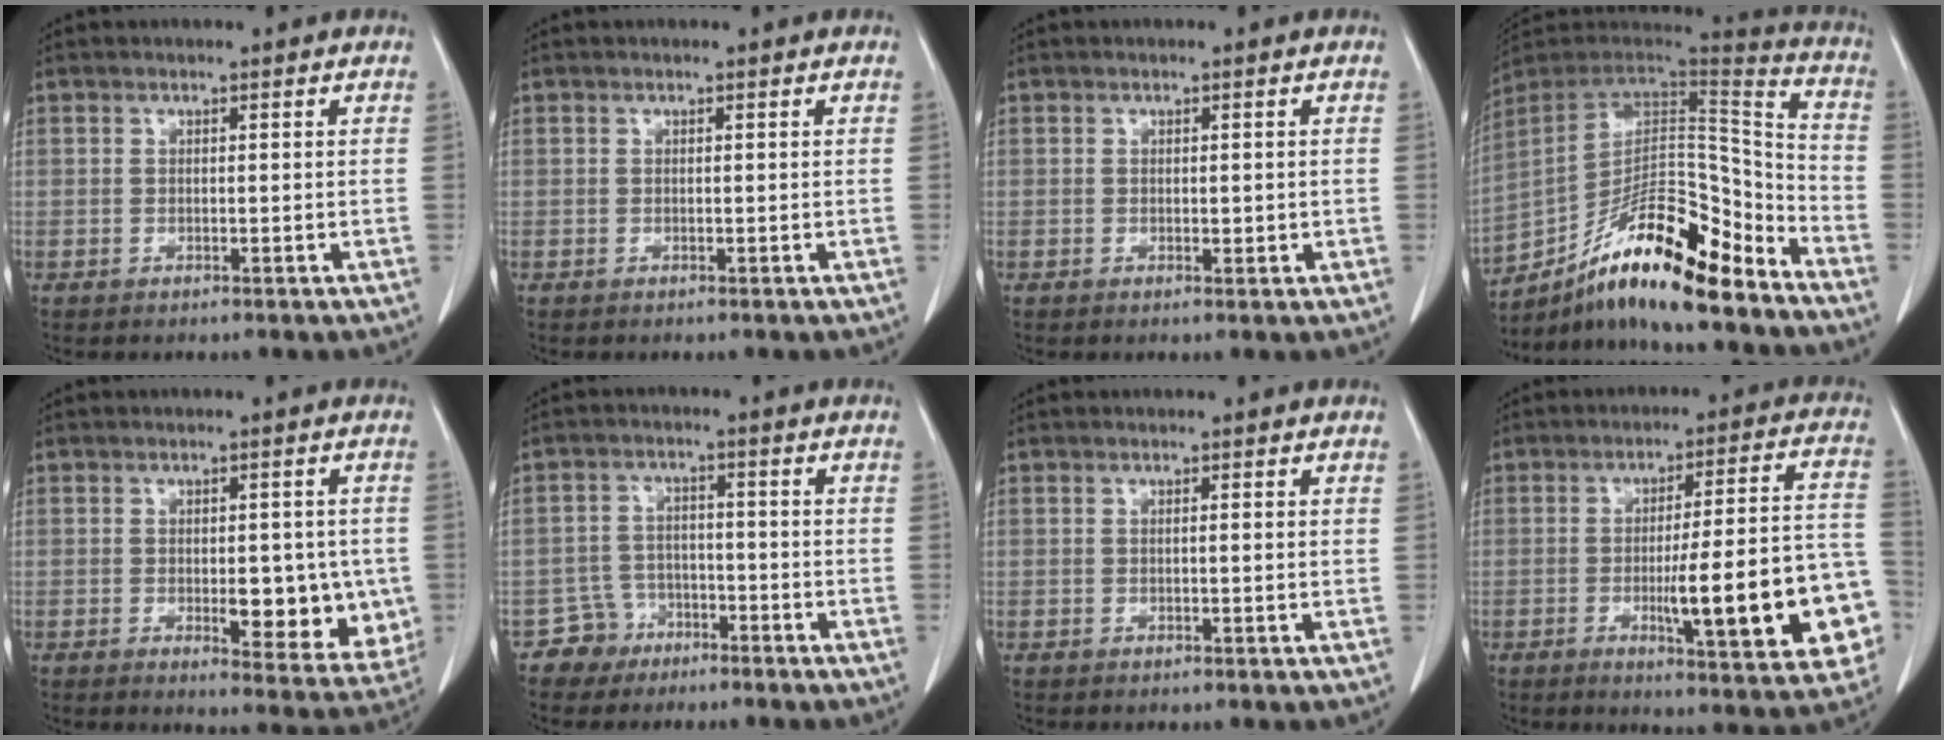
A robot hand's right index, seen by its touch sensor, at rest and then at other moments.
{"total": 0.0}
{"total": 1.2, "force": [-0.1, 0.6, 1.0], "torque": [-0.013, -0.001, 0.002]}
{"total": 21.3, "force": [-15.1, 4.4, 14.3], "torque": [-0.226, 0.014, -0.257]}
{"total": 10.6, "force": [-1.6, 4.6, 9.4], "torque": [-0.102, -0.007, -0.008]}
{"total": 4.7, "force": [-3.1, 3.5, -0.4], "torque": [0.014, 0.014, -0.055]}
{"total": 0.8, "force": [0.1, 0.0, 0.7], "torque": [-0.013, 0.001, 0.002]}
{"total": 18.5, "force": [-4.8, 2.8, 17.7], "torque": [-0.179, 0.024, -0.053]}